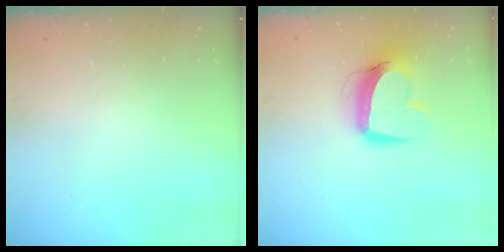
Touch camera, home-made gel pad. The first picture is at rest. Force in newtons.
{"total": 13.1, "press": 13.0, "slide": 1.6}